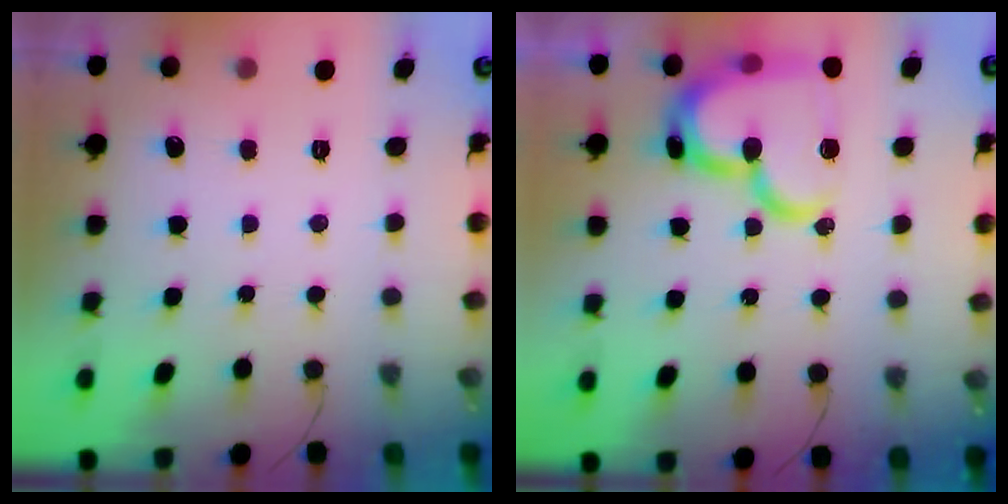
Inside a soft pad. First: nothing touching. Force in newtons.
{"total": 22.7, "press": 22.6, "slide": 2.0}